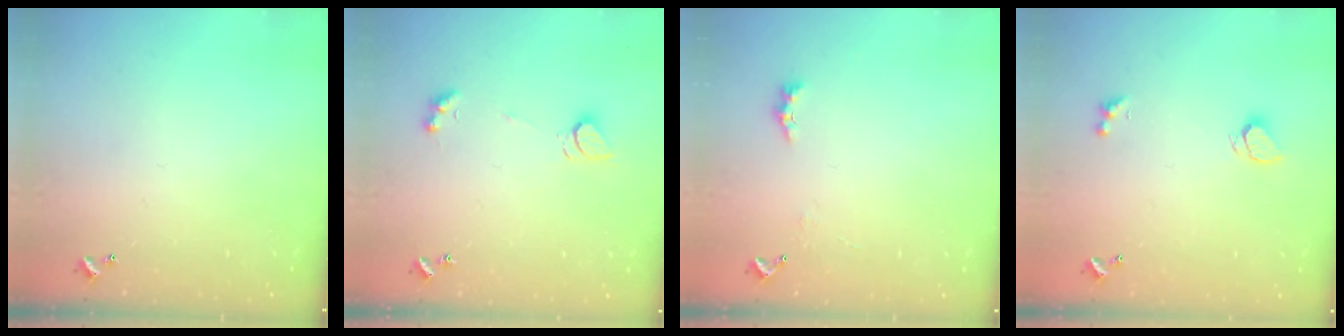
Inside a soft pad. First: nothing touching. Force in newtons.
{"total": 2.2, "press": 2.2, "slide": 0.4}
{"total": 2.0, "press": 1.9, "slide": 0.6}
{"total": 2.4, "press": 2.3, "slide": 0.6}